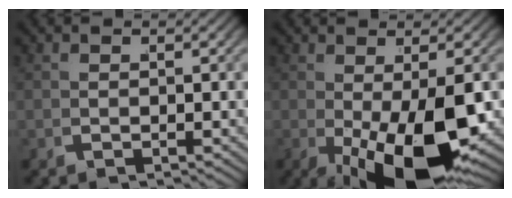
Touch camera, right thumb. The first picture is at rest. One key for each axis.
{"total": 10.5, "fx": -2.2, "fy": 4.3, "fz": 9.4, "tx": -0.160, "ty": -0.027, "tz": -0.016}